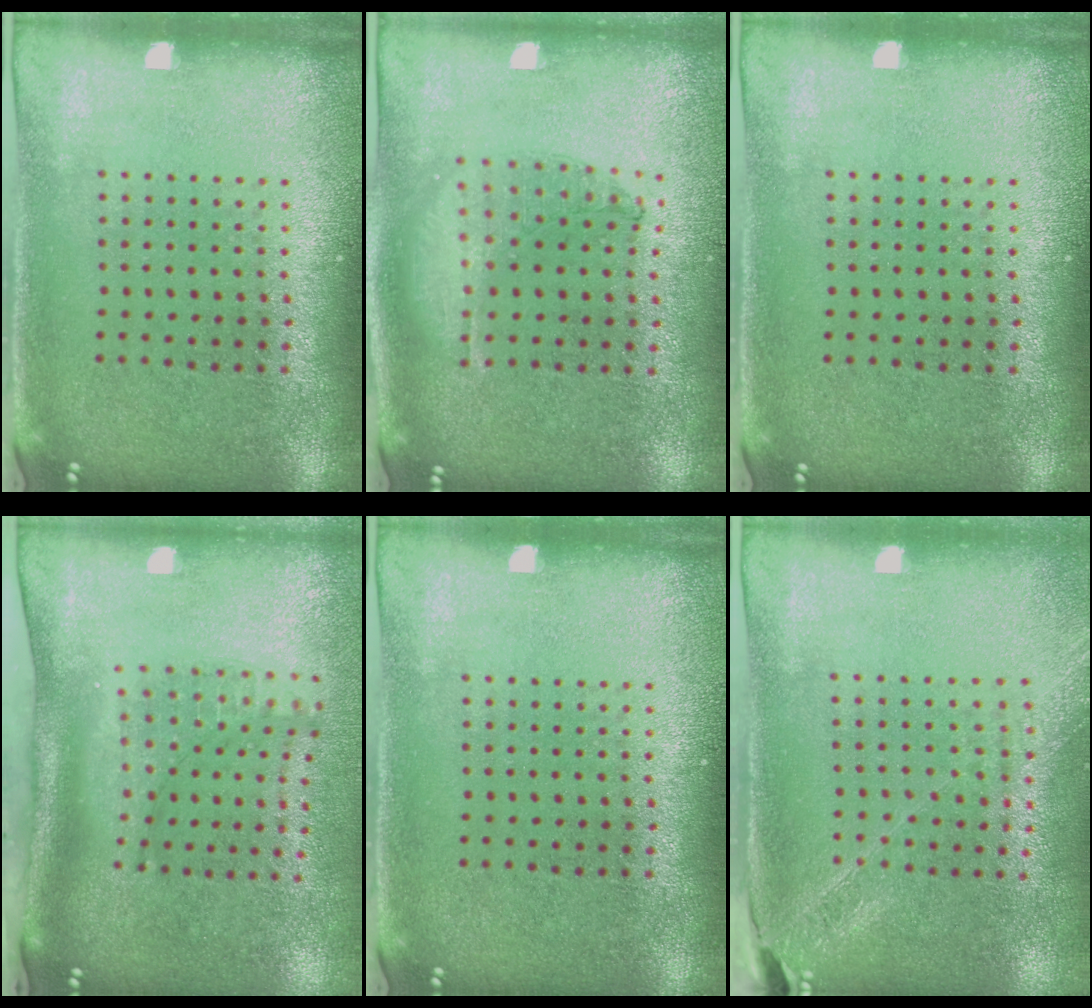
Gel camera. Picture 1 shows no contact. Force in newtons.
{"total": 1.0, "press": 1.0, "slide": 0.3}
{"total": 0.0}
{"total": 2.3, "press": 1.6, "slide": 1.6}
{"total": 0.0}
{"total": 1.5, "press": 1.4, "slide": 0.4}